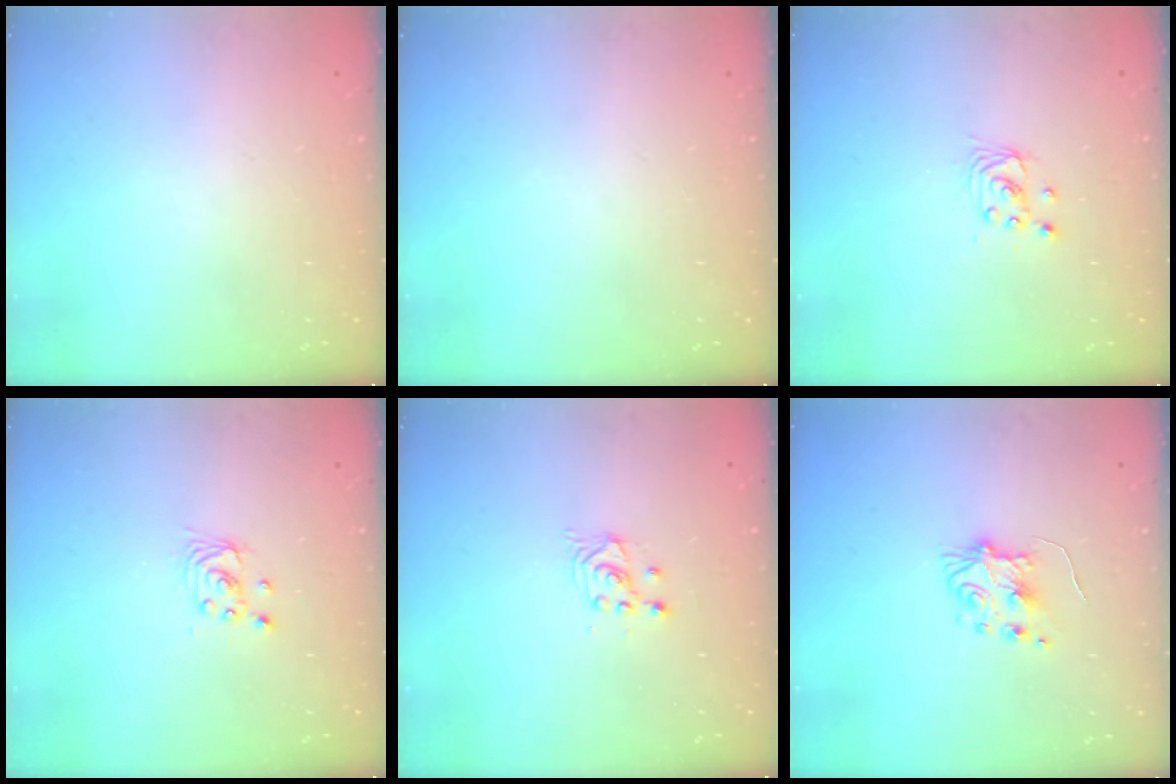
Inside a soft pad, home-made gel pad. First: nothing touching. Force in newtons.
{"total": 0.0}
{"total": 2.4, "press": 2.4, "slide": 0.2}
{"total": 2.4, "press": 2.4, "slide": 0.2}
{"total": 2.6, "press": 2.5, "slide": 0.3}
{"total": 6.4, "press": 6.4, "slide": 0.4}